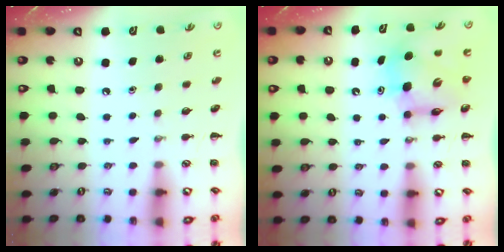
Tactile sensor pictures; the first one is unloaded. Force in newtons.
{"total": 8.2, "press": 7.9, "slide": 2.5}